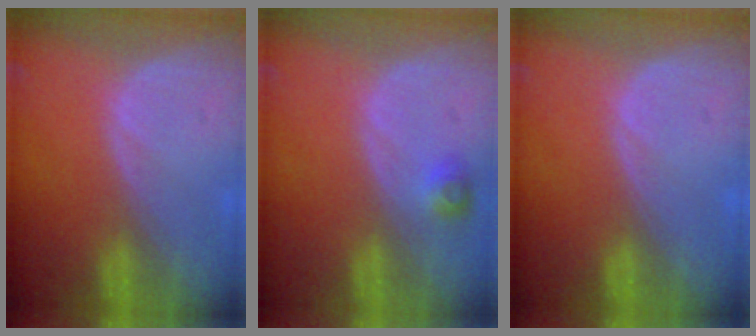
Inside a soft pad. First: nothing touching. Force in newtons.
{"total": 2.3, "press": 2.2, "slide": 0.7}
{"total": 0.0}